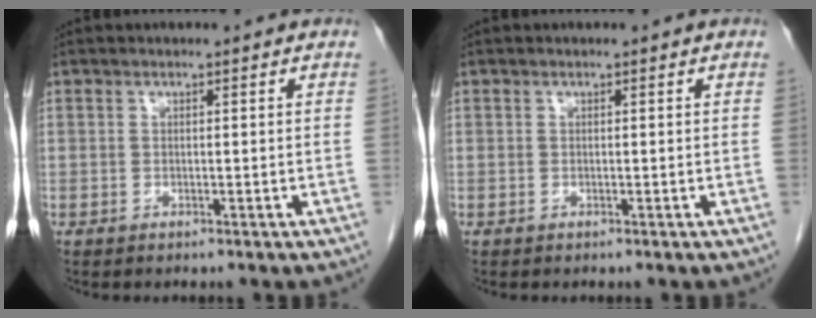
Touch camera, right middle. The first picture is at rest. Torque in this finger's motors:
{"motor_torque": [-0.16, -0.16, 0.00, -0.01]}